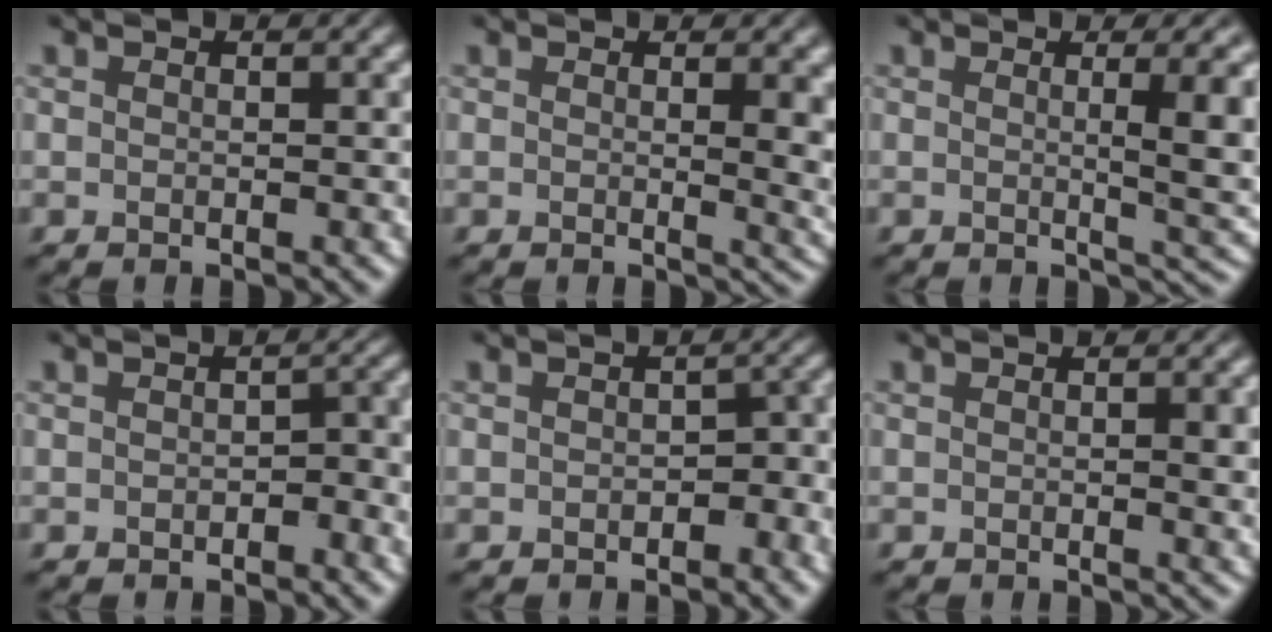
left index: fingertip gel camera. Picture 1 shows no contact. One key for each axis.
{"total": 5.1, "fx": 0.7, "fy": 2.1, "fz": 4.5, "tx": -0.030, "ty": -0.006, "tz": 0.017}
{"total": 6.0, "fx": 0.5, "fy": 1.5, "fz": 5.8, "tx": -0.065, "ty": -0.002, "tz": 0.009}
{"total": 2.1, "fx": -0.5, "fy": 1.1, "fz": 1.7, "tx": -0.021, "ty": 0.001, "tz": -0.009}
{"total": 2.8, "fx": -0.8, "fy": 1.7, "fz": 2.0, "tx": -0.016, "ty": 0.000, "tz": -0.012}
{"total": 2.4, "fx": 0.1, "fy": 0.6, "fz": 2.4, "tx": -0.028, "ty": -0.001, "tz": 0.000}